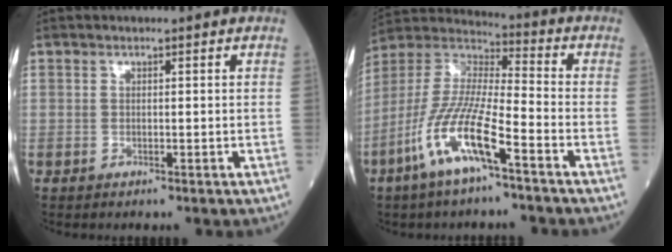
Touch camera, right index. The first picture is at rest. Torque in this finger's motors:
{"motor_torque": [1.12, -1.02, 0.52, 0.21]}